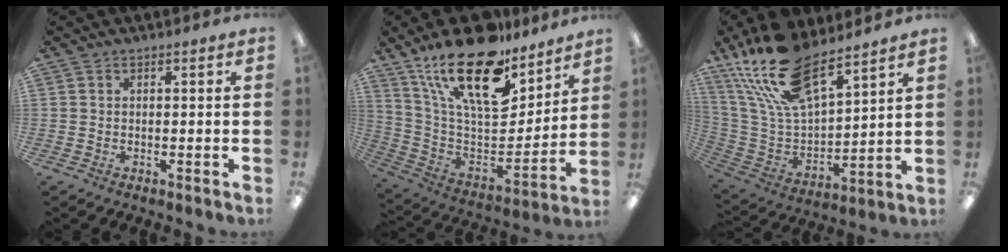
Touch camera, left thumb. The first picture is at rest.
{"total": 24.4, "force": [16.7, 10.1, 14.5], "torque": [-0.253, -0.106, 0.293]}
{"total": 21.3, "force": [15.8, 8.5, 11.6], "torque": [-0.253, -0.088, 0.286]}